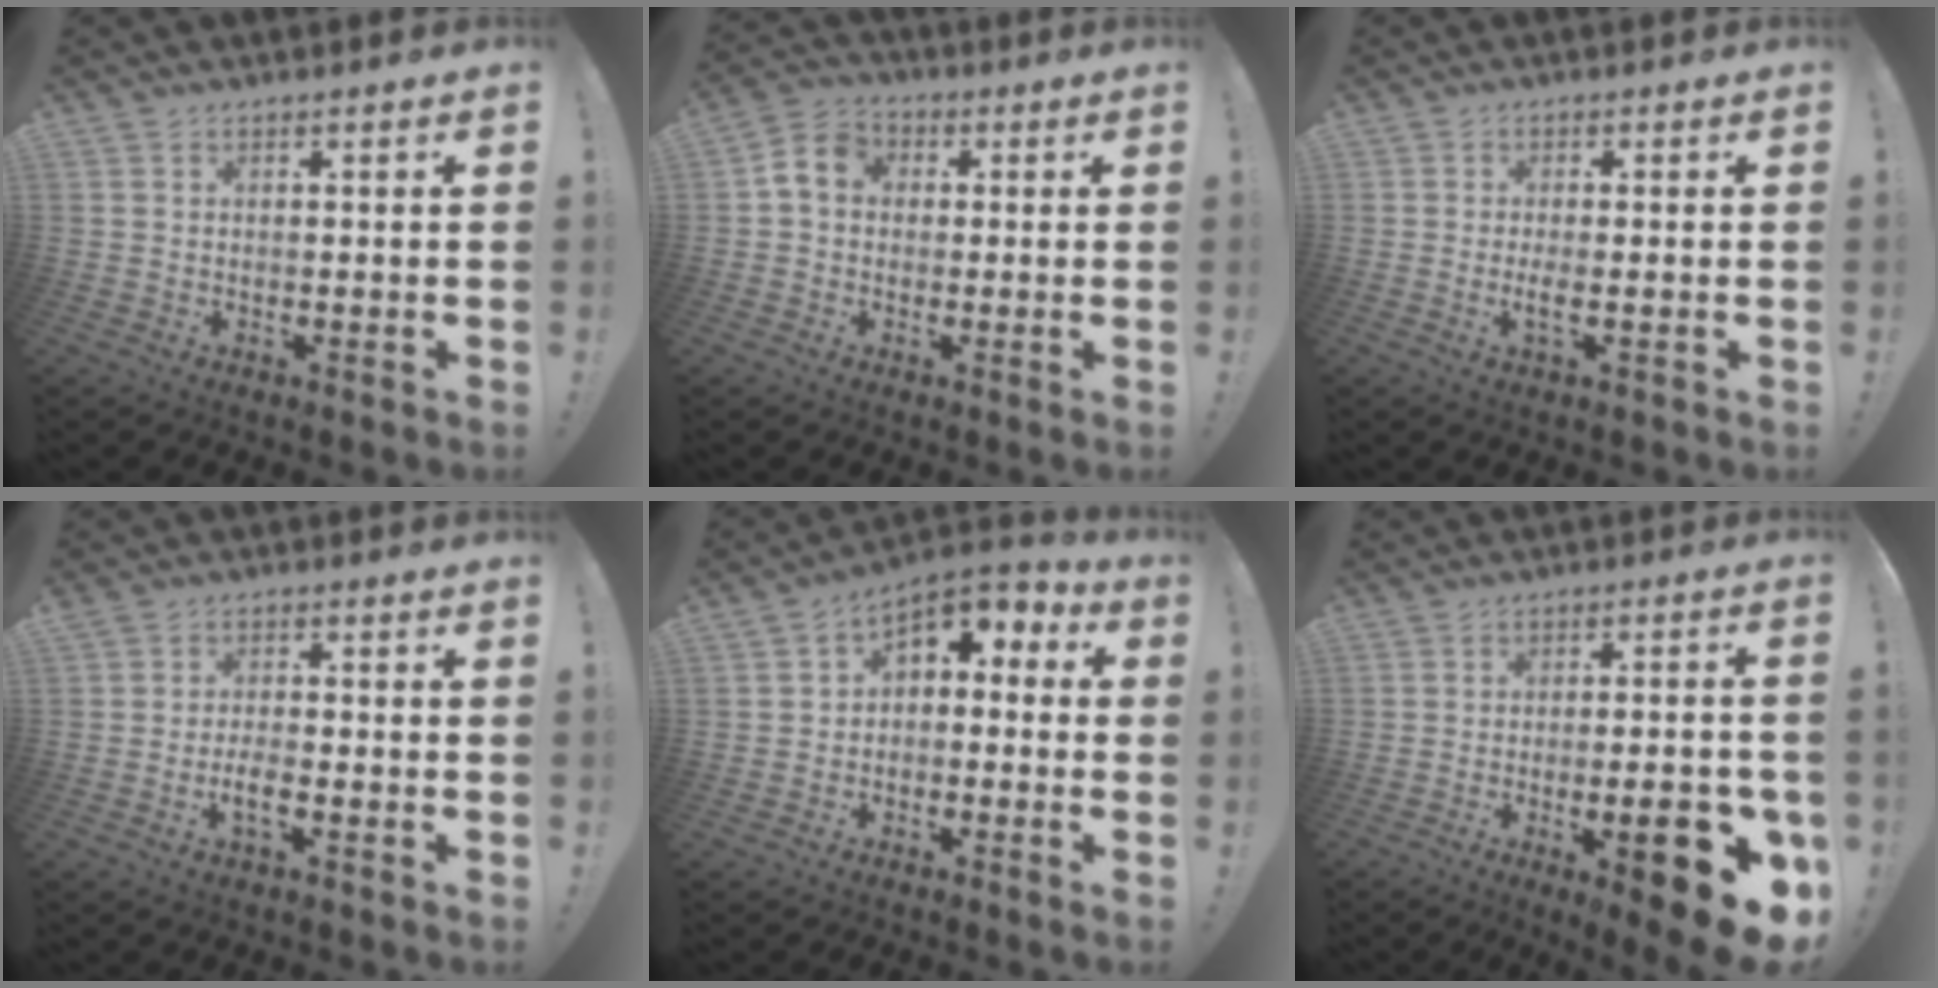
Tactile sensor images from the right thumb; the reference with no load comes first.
{"total": 6.5, "force": [0.7, 5.3, 3.8], "torque": [-0.064, 0.016, 0.018]}
{"total": 3.1, "force": [-0.5, -0.1, 3.1], "torque": [-0.059, -0.011, -0.010]}
{"total": 4.4, "force": [-1.8, 1.0, 3.9], "torque": [-0.076, -0.005, -0.033]}
{"total": 5.7, "force": [1.0, 4.0, 3.9], "torque": [-0.049, -0.003, 0.024]}
{"total": 14.3, "force": [-5.4, 4.3, 12.5], "torque": [-0.146, 0.018, -0.071]}